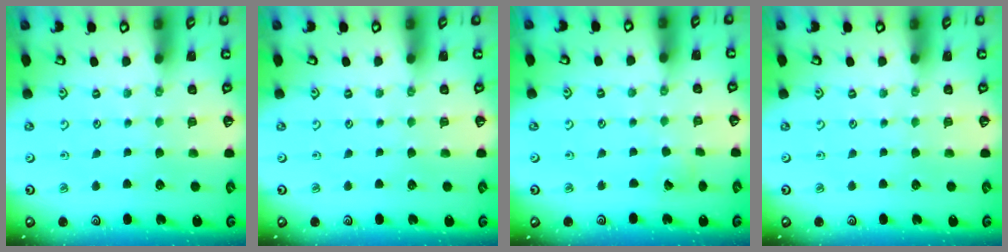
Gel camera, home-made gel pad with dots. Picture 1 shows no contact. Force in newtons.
{"total": 0.0}
{"total": 2.7, "press": 2.7, "slide": 0.3}
{"total": 0.0}